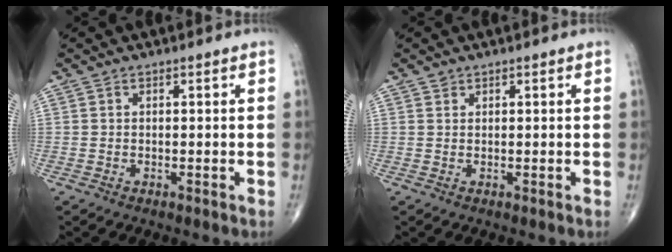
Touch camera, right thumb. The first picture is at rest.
{"total": 0.6, "force": [0.4, 0.5, 0.0], "torque": [0.005, -0.002, 0.005]}